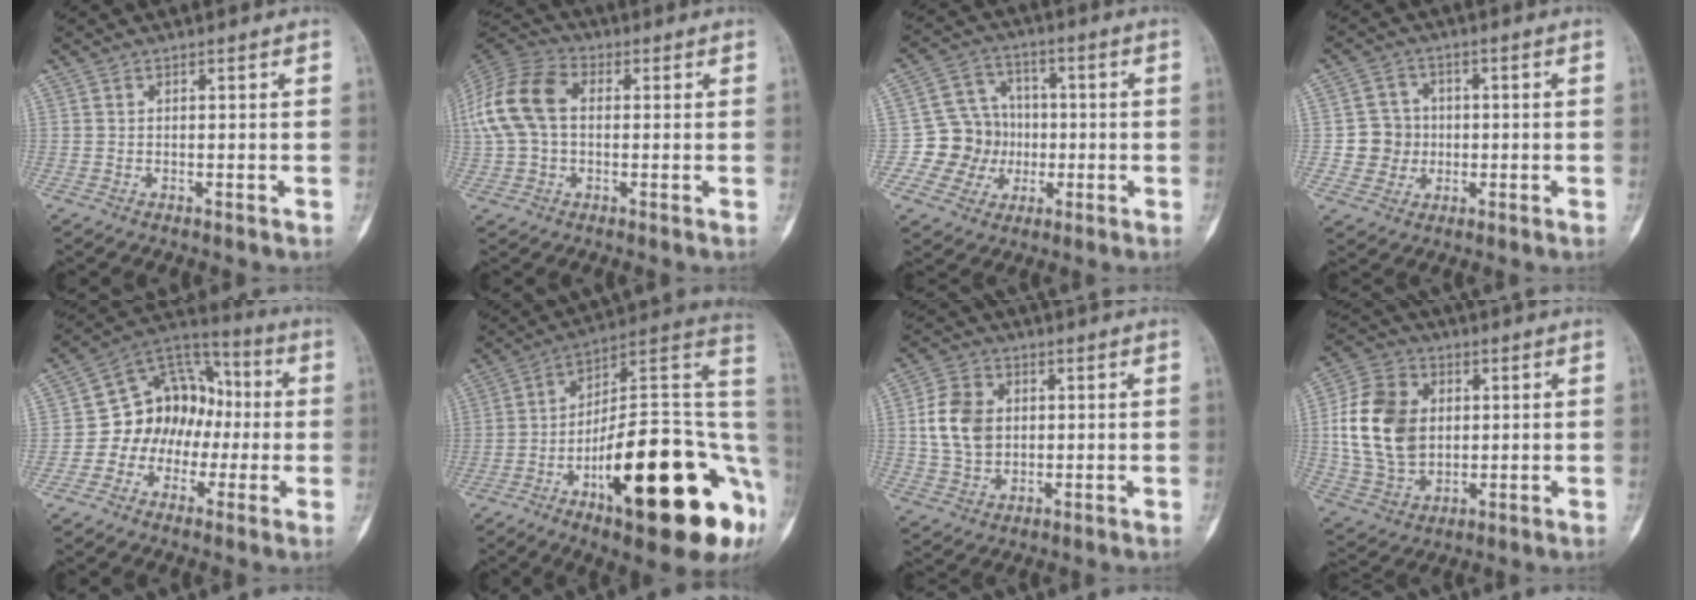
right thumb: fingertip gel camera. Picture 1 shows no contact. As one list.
[{"total": 15.1, "force": [1.5, 10.3, 10.9], "torque": [-0.237, 0.036, 0.024]}, {"total": 10.9, "force": [-1.5, 10.3, 3.2], "torque": [0.001, 0.023, -0.026]}, {"total": 6.5, "force": [-0.5, 6.3, 1.2], "torque": [0.011, 0.012, -0.009]}, {"total": 14.3, "force": [-1.9, 11.8, 7.9], "torque": [-0.077, 0.048, -0.043]}, {"total": 30.3, "force": [-9.0, 9.3, 27.4], "torque": [-0.329, 0.043, -0.129]}, {"total": 10.0, "force": [1.2, 7.8, 6.2], "torque": [-0.097, 0.003, 0.023]}, {"total": 16.6, "force": [1.8, 12.4, 10.8], "torque": [-0.181, 0.003, 0.036]}]